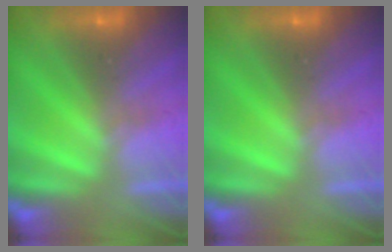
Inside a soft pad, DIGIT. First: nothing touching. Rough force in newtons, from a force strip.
{"total": 0.0}